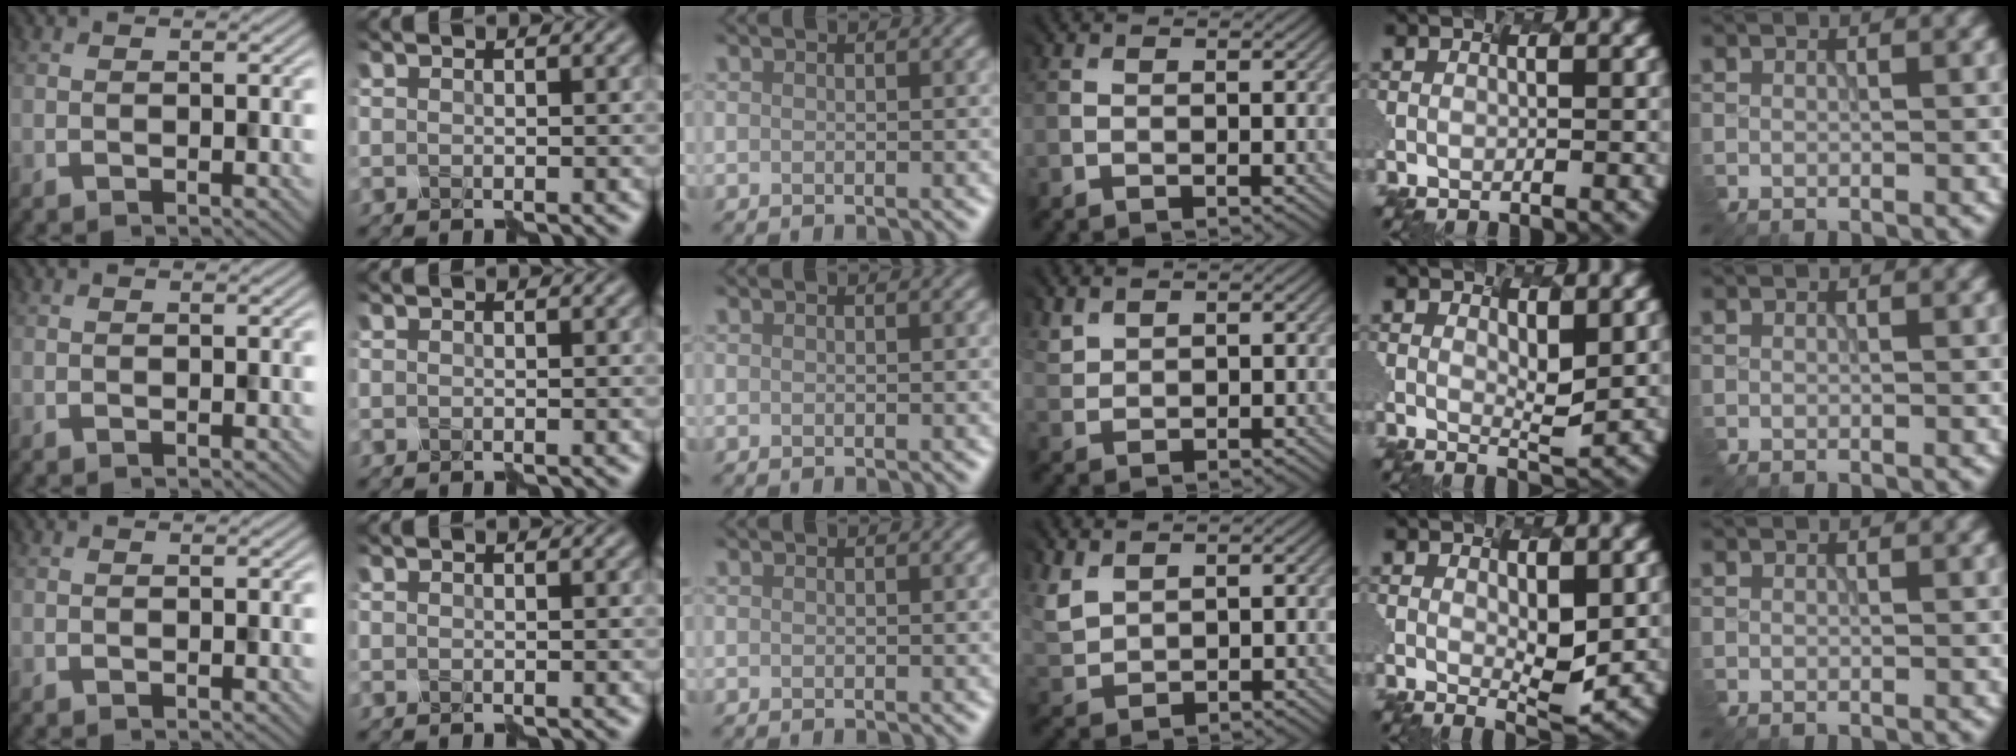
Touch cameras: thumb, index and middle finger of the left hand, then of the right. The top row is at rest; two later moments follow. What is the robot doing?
{"motion": "disassemble", "object": "puzzle pieces"}